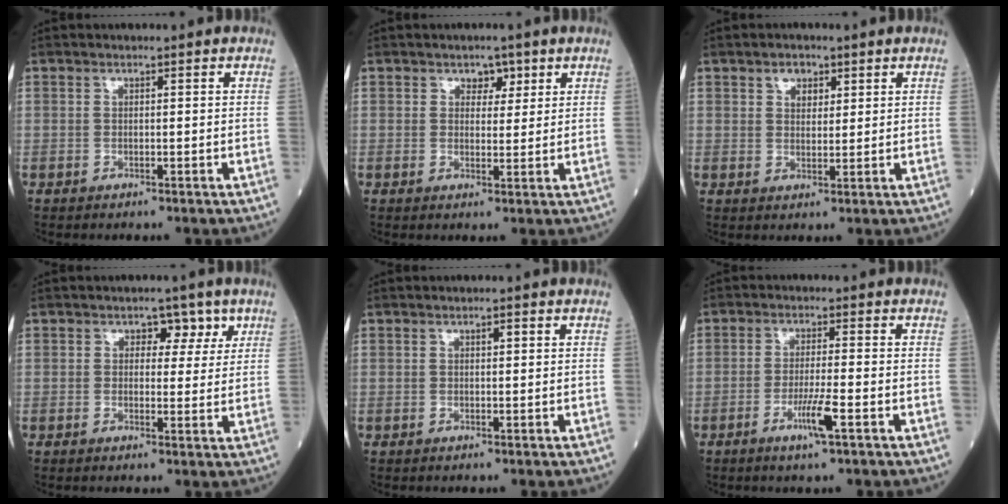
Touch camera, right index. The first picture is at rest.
{"total": 2.6, "force": [1.5, 1.8, 1.2], "torque": [-0.009, 0.002, 0.020]}
{"total": 2.8, "force": [1.6, 1.8, 1.5], "torque": [-0.022, 0.004, 0.027]}
{"total": 3.8, "force": [1.9, 2.6, 2.0], "torque": [-0.012, 0.007, 0.020]}
{"total": 0.8, "force": [0.4, 0.2, 0.7], "torque": [-0.011, 0.001, 0.004]}
{"total": 4.7, "force": [-2.2, -0.4, 4.1], "torque": [-0.081, -0.009, -0.043]}